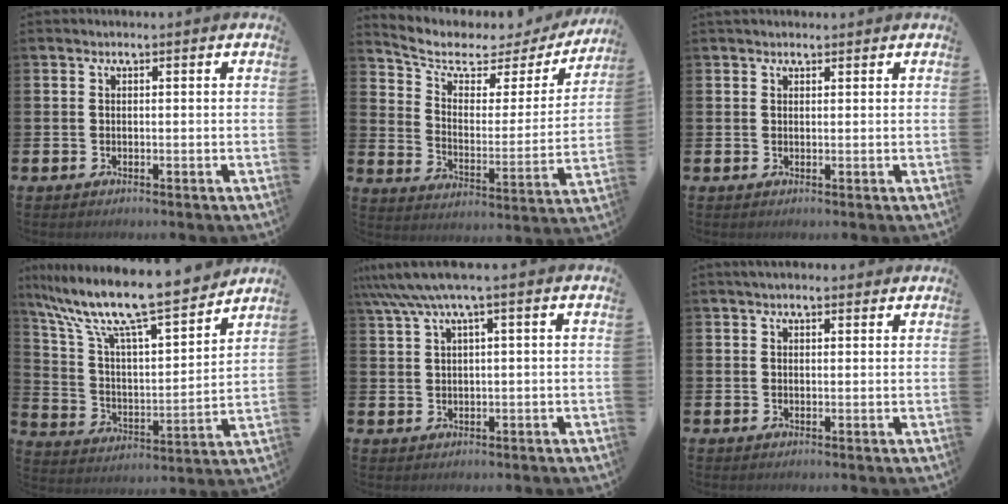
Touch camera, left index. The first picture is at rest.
{"total": 5.9, "force": [4.7, 2.8, 2.3], "torque": [-0.074, -0.037, 0.070]}
{"total": 1.3, "force": [1.2, 0.6, 0.2], "torque": [0.018, -0.003, 0.017]}
{"total": 12.3, "force": [10.6, 1.5, 6.0], "torque": [-0.156, -0.071, 0.180]}
{"total": 5.0, "force": [2.9, 0.2, 4.1], "torque": [-0.082, -0.003, 0.051]}
{"total": 2.0, "force": [1.8, 0.6, 0.7], "torque": [-0.009, 0.001, 0.030]}